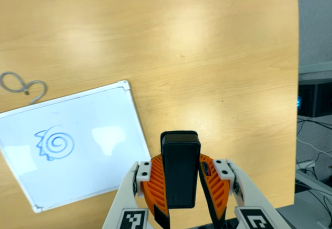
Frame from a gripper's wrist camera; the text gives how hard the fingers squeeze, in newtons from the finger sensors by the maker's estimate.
{"total": 7.9, "left": 6.5, "right": 9.3}